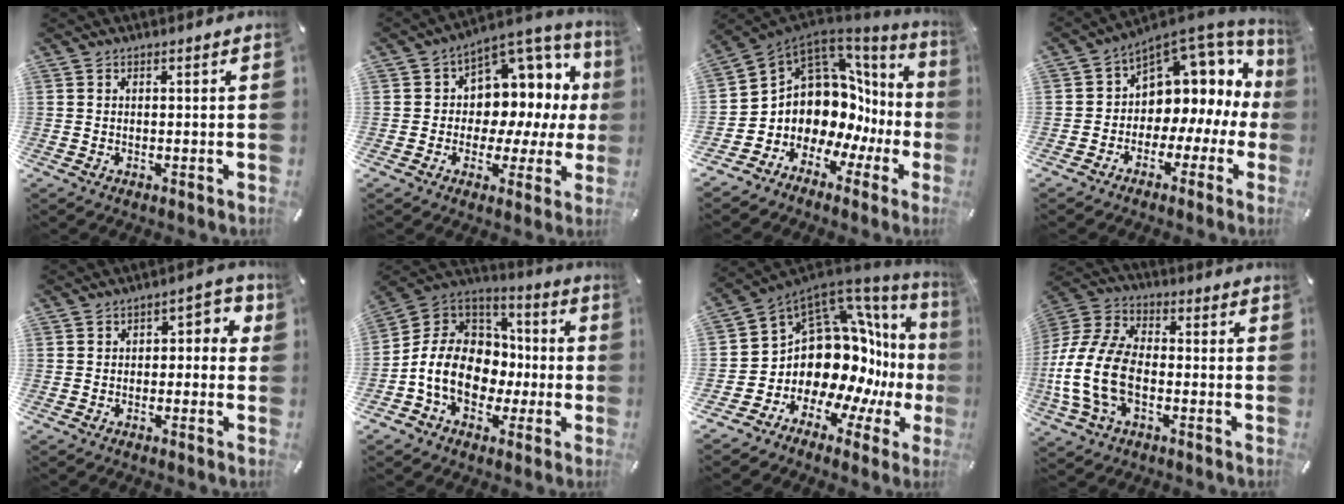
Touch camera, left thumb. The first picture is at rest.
{"total": 9.9, "force": [2.4, 8.5, 4.3], "torque": [-0.048, -0.046, 0.049]}
{"total": 12.3, "force": [2.0, 10.3, 6.4], "torque": [-0.116, -0.071, 0.051]}
{"total": 8.9, "force": [4.1, 7.2, 3.4], "torque": [-0.050, -0.060, 0.069]}
{"total": 4.2, "force": [-1.2, 2.8, 2.9], "torque": [-0.038, 0.013, -0.031]}
{"total": 14.5, "force": [-3.6, 11.9, 7.5], "torque": [-0.174, 0.015, -0.059]}
{"total": 17.3, "force": [0.4, 13.7, 10.6], "torque": [-0.161, -0.079, 0.052]}
{"total": 15.5, "force": [-4.2, 10.2, 10.9], "torque": [-0.241, 0.016, -0.079]}